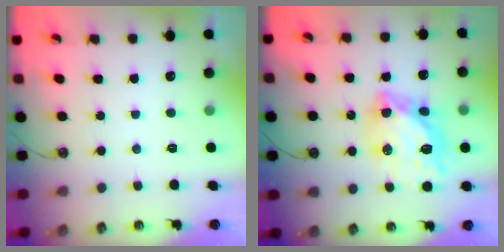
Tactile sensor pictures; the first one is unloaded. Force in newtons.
{"total": 15.5, "press": 15.5, "slide": 1.6}